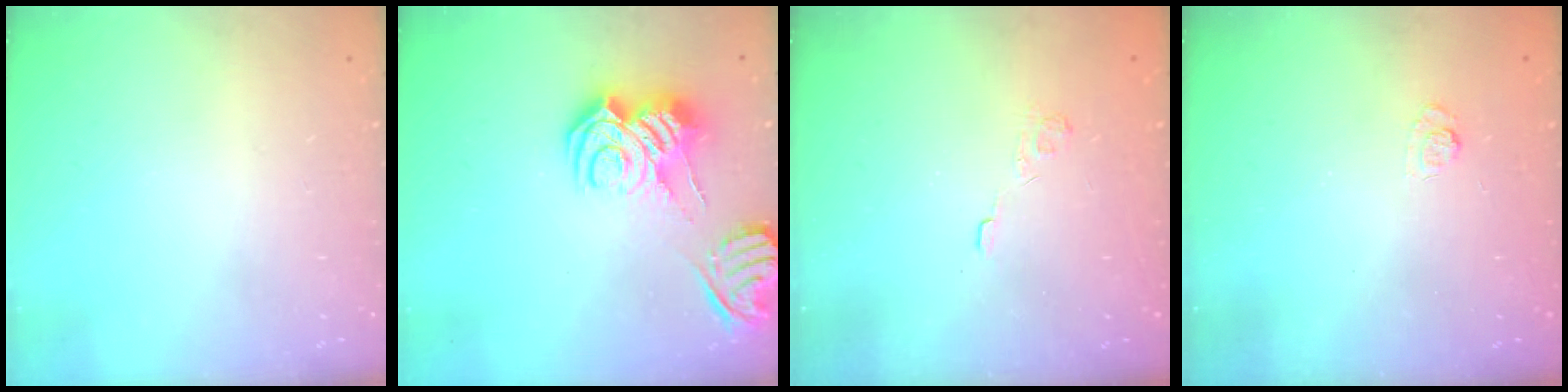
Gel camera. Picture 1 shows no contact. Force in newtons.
{"total": 15.1, "press": 15.0, "slide": 1.6}
{"total": 2.4, "press": 1.9, "slide": 1.4}
{"total": 2.9, "press": 2.5, "slide": 1.5}